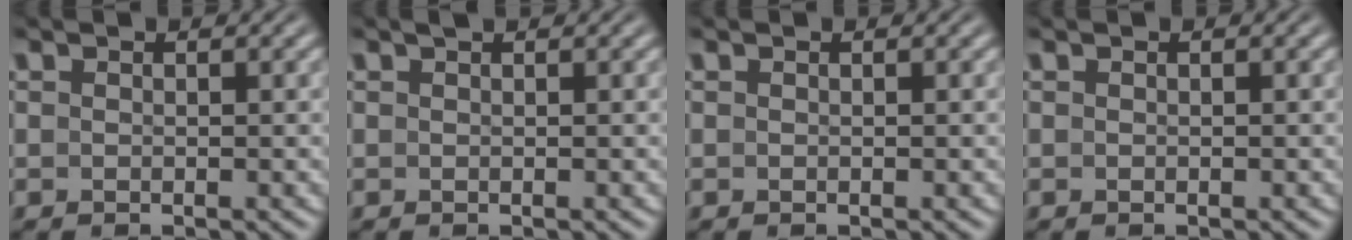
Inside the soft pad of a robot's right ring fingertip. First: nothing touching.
{"total": 0.5, "force": [0.5, -0.3, 0.1], "torque": [-0.001, 0.002, 0.009]}
{"total": 0.0}
{"total": 0.0}